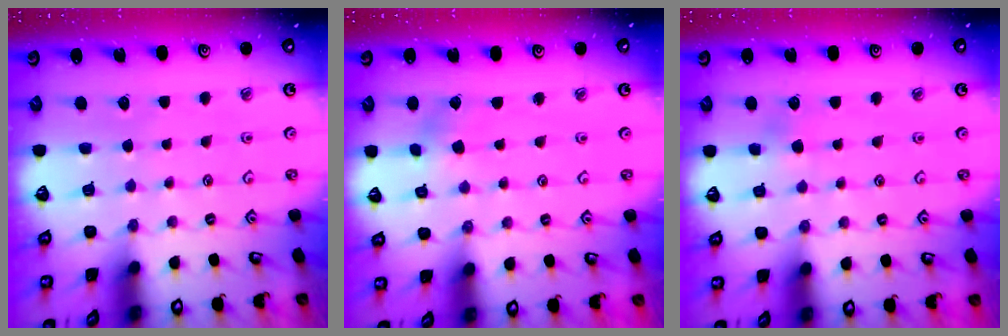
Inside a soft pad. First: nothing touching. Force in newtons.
{"total": 2.5, "press": 2.4, "slide": 0.7}
{"total": 2.3, "press": 2.3, "slide": 0.2}